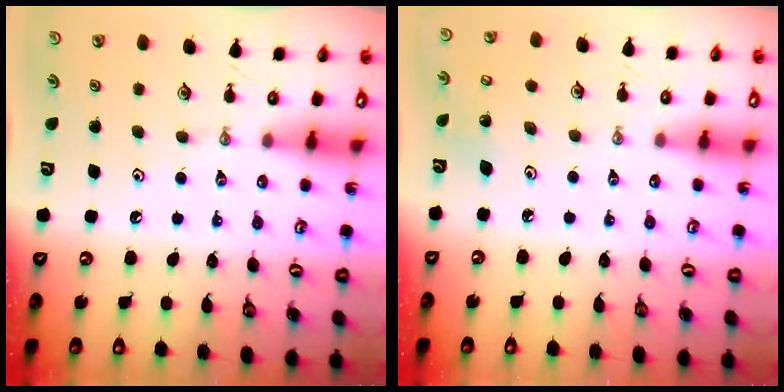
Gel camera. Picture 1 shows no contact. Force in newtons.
{"total": 3.3, "press": 3.3, "slide": 0.5}